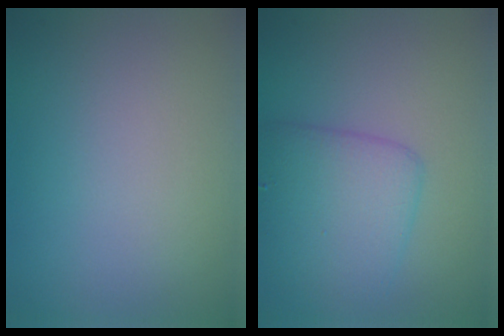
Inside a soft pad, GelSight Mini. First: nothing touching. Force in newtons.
{"total": 4.3, "press": 4.3, "slide": 0.0}